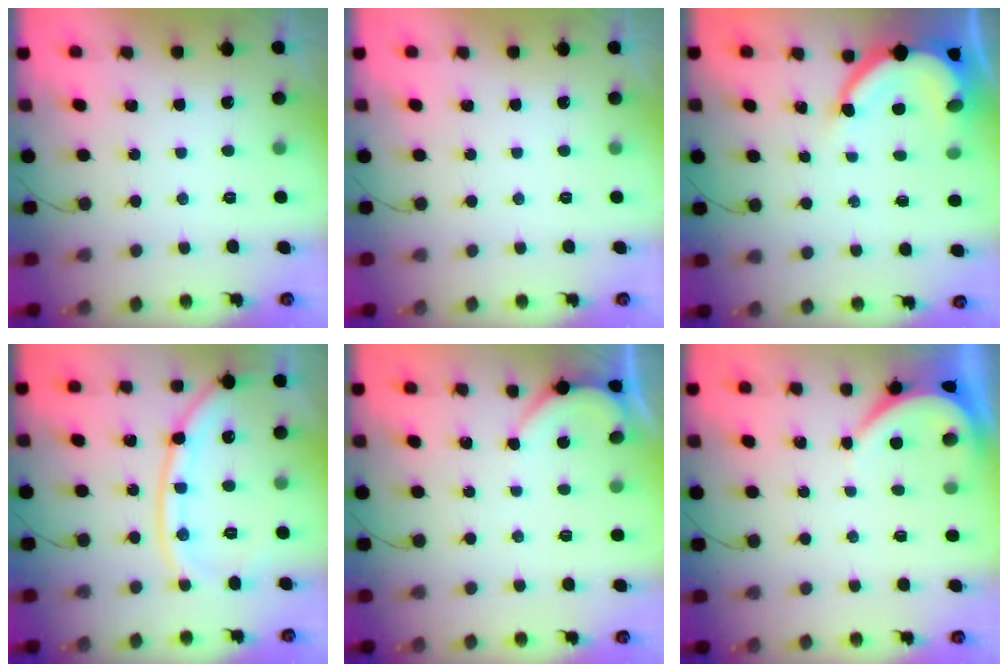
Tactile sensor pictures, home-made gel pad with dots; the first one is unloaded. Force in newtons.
{"total": 0.0}
{"total": 10.1, "press": 10.1, "slide": 1.0}
{"total": 13.0, "press": 12.9, "slide": 1.6}
{"total": 2.0, "press": 2.0, "slide": 0.2}
{"total": 3.9, "press": 3.9, "slide": 0.6}